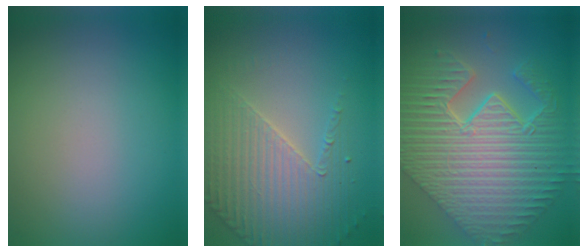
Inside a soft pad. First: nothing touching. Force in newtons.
{"total": 4.0, "press": 3.6, "slide": 1.9}
{"total": 11.6, "press": 7.8, "slide": 8.5}